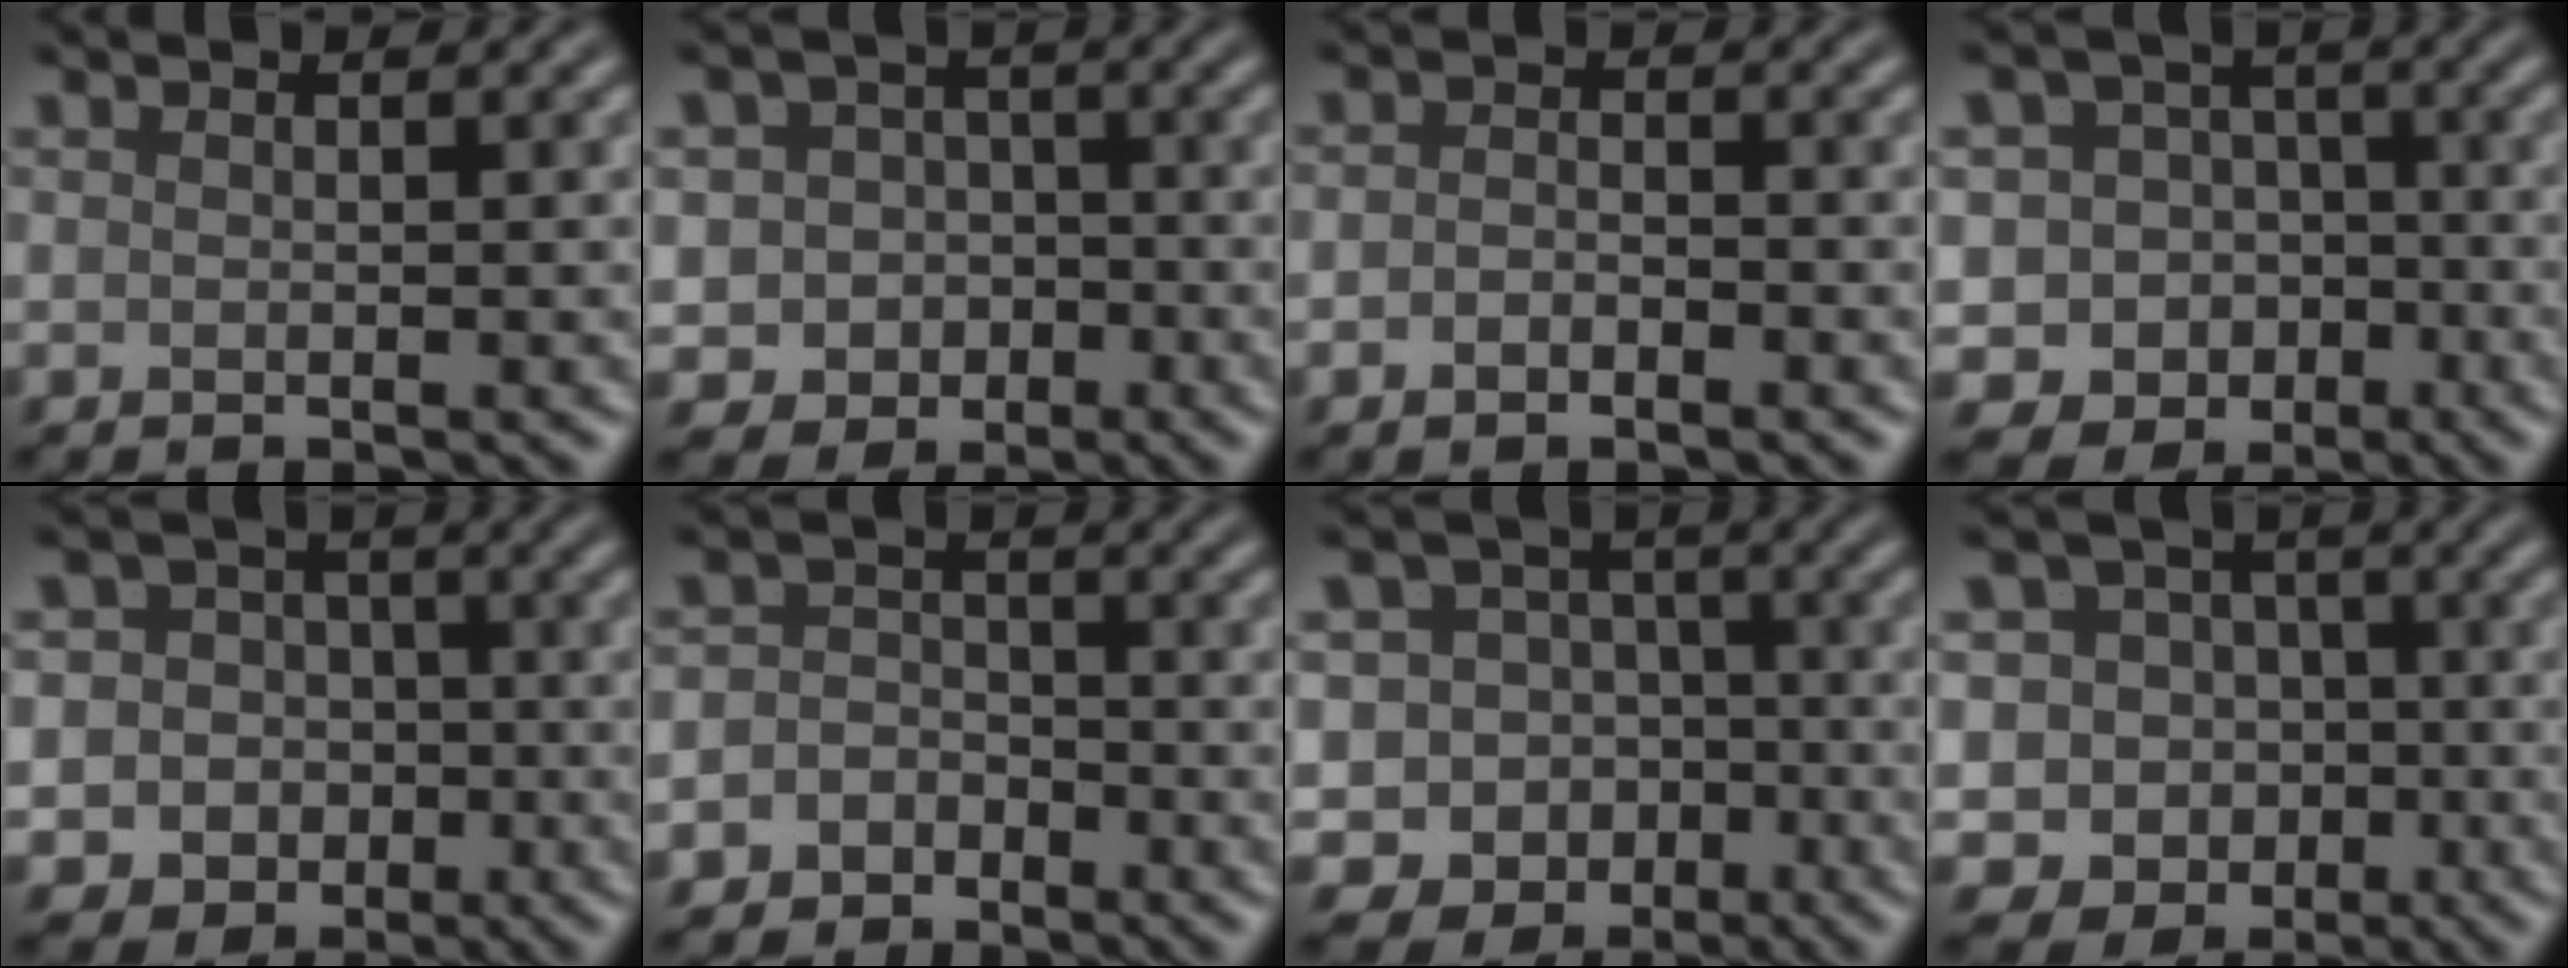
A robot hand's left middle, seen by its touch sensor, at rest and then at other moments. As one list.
[{"total": 4.2, "force": [-1.0, 4.0, 1.0], "torque": [0.005, 0.006, -0.036]}, {"total": 1.6, "force": [-0.7, 0.9, 1.1], "torque": [-0.021, 0.000, -0.016]}, {"total": 7.5, "force": [-3.1, 6.6, 1.8], "torque": [-0.008, -0.001, -0.070]}, {"total": 6.3, "force": [-1.3, 6.0, 1.5], "torque": [-0.016, 0.015, -0.050]}, {"total": 3.8, "force": [-2.2, 3.1, 0.5], "torque": [0.033, 0.002, -0.052]}, {"total": 11.3, "force": [-5.5, 9.6, 2.4], "torque": [-0.028, -0.008, -0.101]}, {"total": 7.2, "force": [-1.9, 6.7, 1.9], "torque": [-0.006, 0.021, -0.063]}]